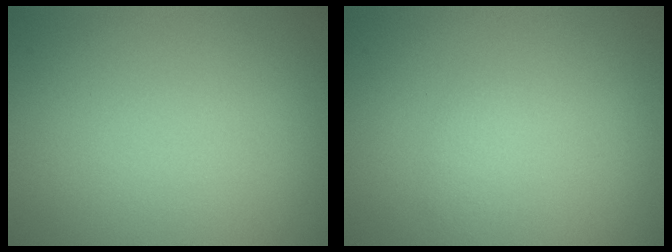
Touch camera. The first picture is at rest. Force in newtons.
{"total": 0.9, "press": 0.9, "slide": 0.0}